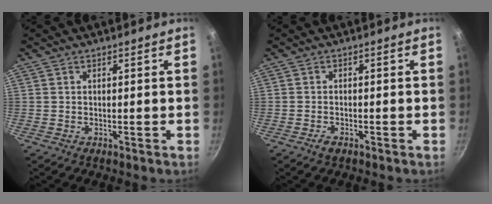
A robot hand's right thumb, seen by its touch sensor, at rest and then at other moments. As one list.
[{"total": 1.6, "force": [-1.1, 0.8, 0.9], "torque": [-0.018, 0.009, -0.022]}]